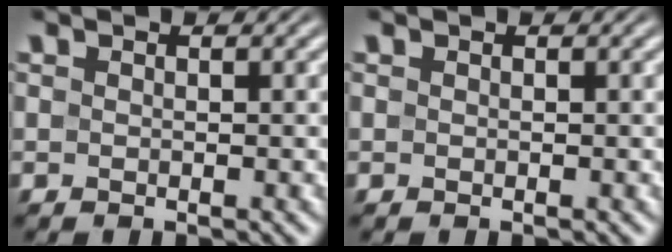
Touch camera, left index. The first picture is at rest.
{"total": 0.0}